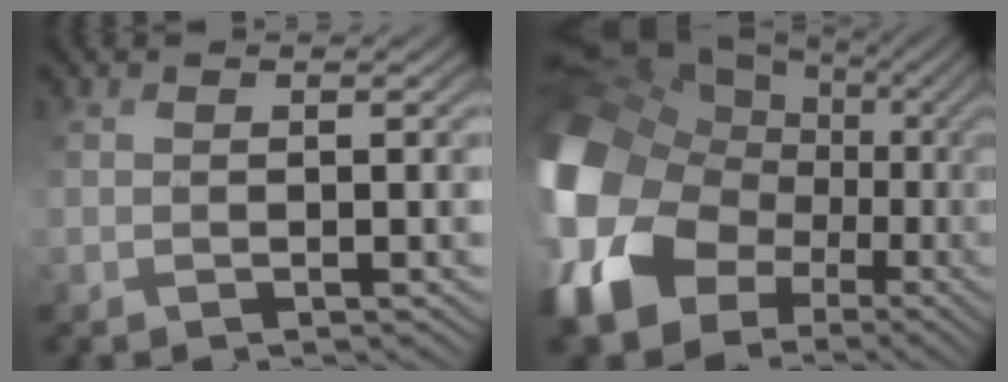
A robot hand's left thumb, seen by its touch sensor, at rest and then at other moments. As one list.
[{"total": 19.3, "force": [-3.0, 15.8, 10.7], "torque": [-0.310, -0.023, -0.062]}]